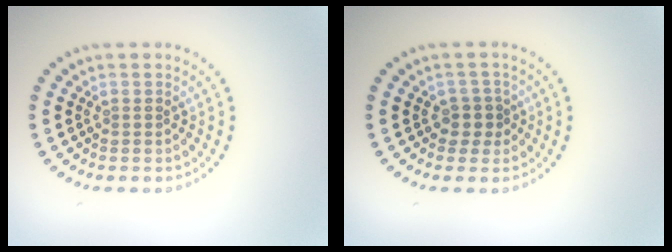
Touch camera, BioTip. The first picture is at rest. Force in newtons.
{"total": 1.8, "press": 1.5, "slide": 1.0}